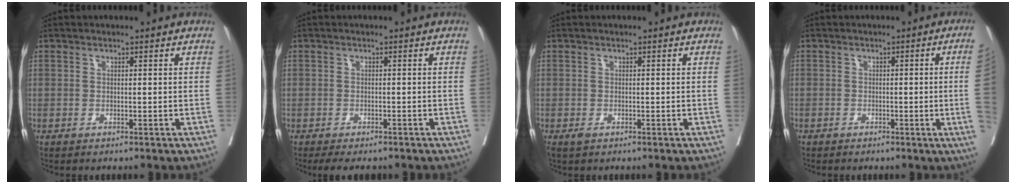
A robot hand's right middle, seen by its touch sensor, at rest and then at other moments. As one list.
[{"total": 4.8, "force": [-4.0, 2.1, 1.8], "torque": [-0.016, -0.003, -0.056]}, {"total": 0.9, "force": [-0.5, 0.5, 0.6], "torque": [-0.011, -0.002, -0.004]}, {"total": 5.4, "force": [-0.9, -1.7, 5.0], "torque": [-0.048, -0.010, -0.014]}]